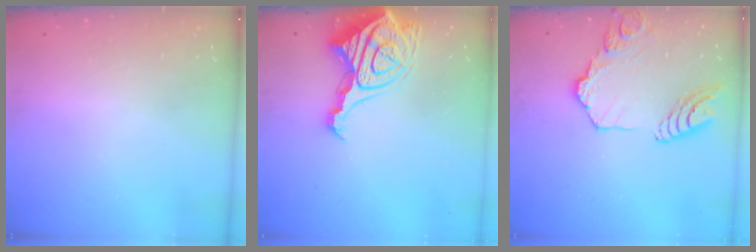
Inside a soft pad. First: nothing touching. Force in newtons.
{"total": 15.2, "press": 15.2, "slide": 1.4}
{"total": 15.3, "press": 15.2, "slide": 1.6}